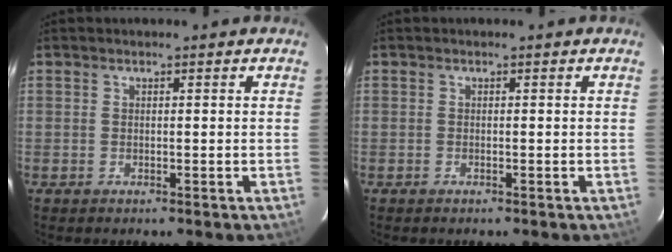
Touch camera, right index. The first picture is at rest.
{"total": 0.0}